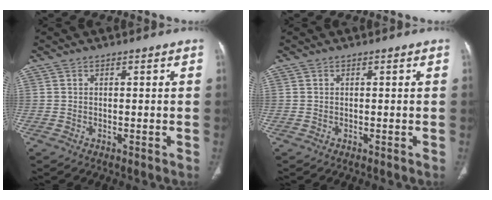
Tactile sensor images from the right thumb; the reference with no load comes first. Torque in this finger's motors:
{"motor_torque": [0.06, 0.08, -0.01, 0.00, 0.00]}